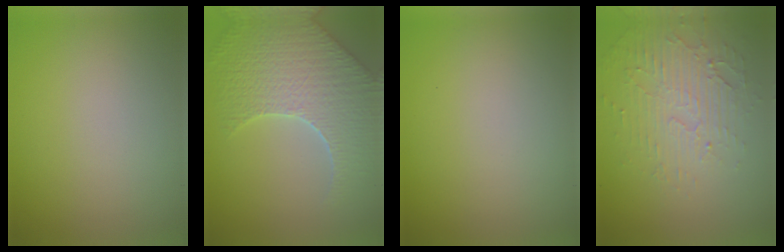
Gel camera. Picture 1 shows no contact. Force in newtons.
{"total": 8.2, "press": 5.9, "slide": 5.6}
{"total": 0.0}
{"total": 4.7, "press": 3.2, "slide": 3.5}